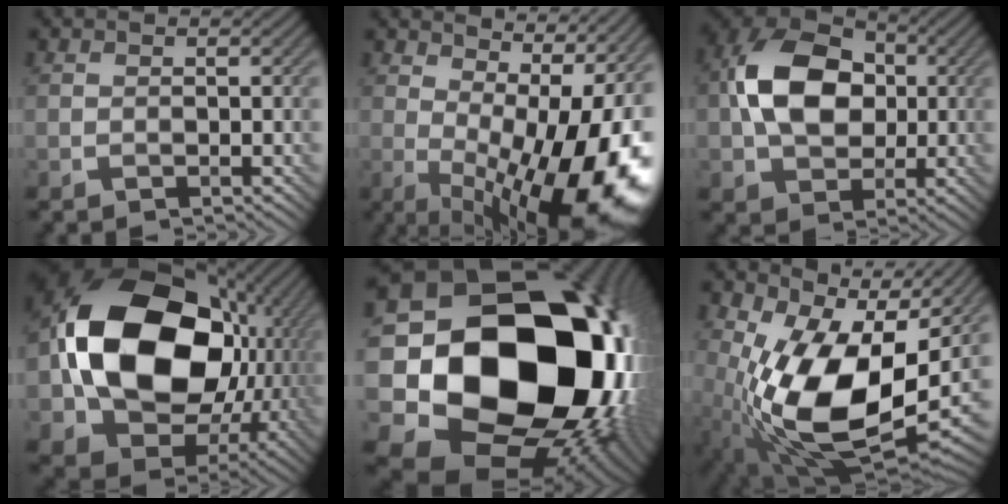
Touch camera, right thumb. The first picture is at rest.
{"total": 17.2, "force": [0.9, 7.9, 15.3], "torque": [-0.174, -0.004, 0.032]}
{"total": 12.1, "force": [0.7, 8.7, 8.4], "torque": [-0.178, 0.022, 0.002]}
{"total": 20.9, "force": [1.3, 16.0, 13.4], "torque": [-0.288, -0.015, 0.026]}
{"total": 24.3, "force": [0.1, 20.1, 13.6], "torque": [-0.280, -0.058, 0.012]}
{"total": 16.6, "force": [-0.1, 10.2, 13.1], "torque": [-0.247, -0.032, -0.004]}